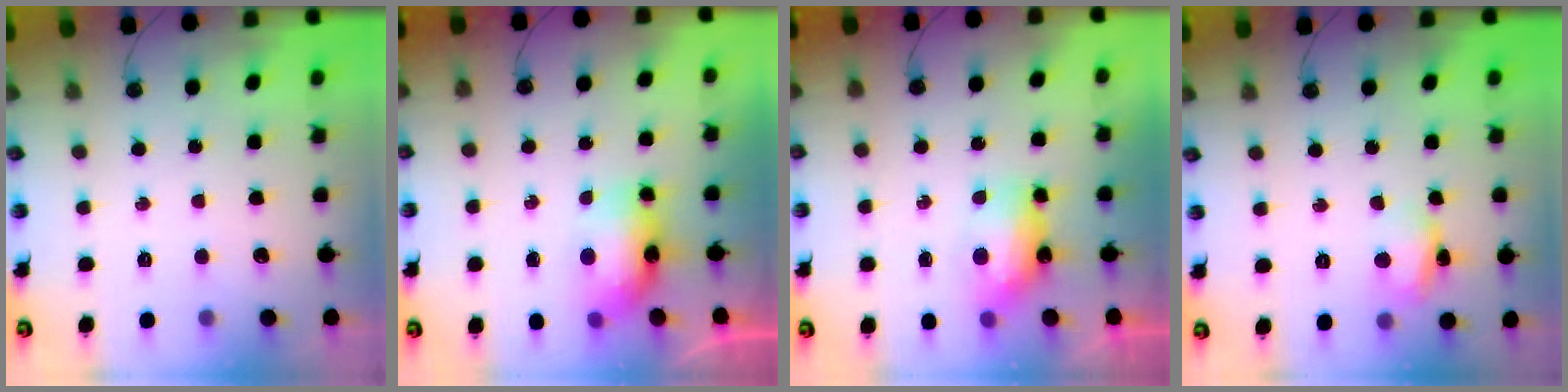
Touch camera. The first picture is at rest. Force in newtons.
{"total": 8.2, "press": 8.0, "slide": 1.8}
{"total": 7.8, "press": 7.8, "slide": 0.1}
{"total": 6.4, "press": 6.4, "slide": 0.5}